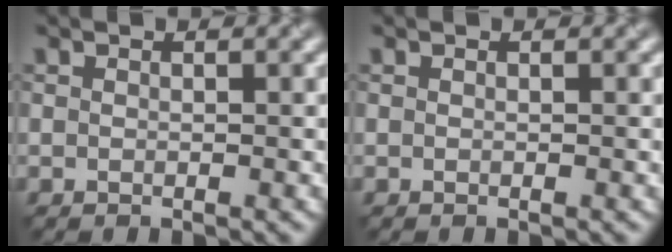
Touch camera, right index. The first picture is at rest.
{"total": 0.0}